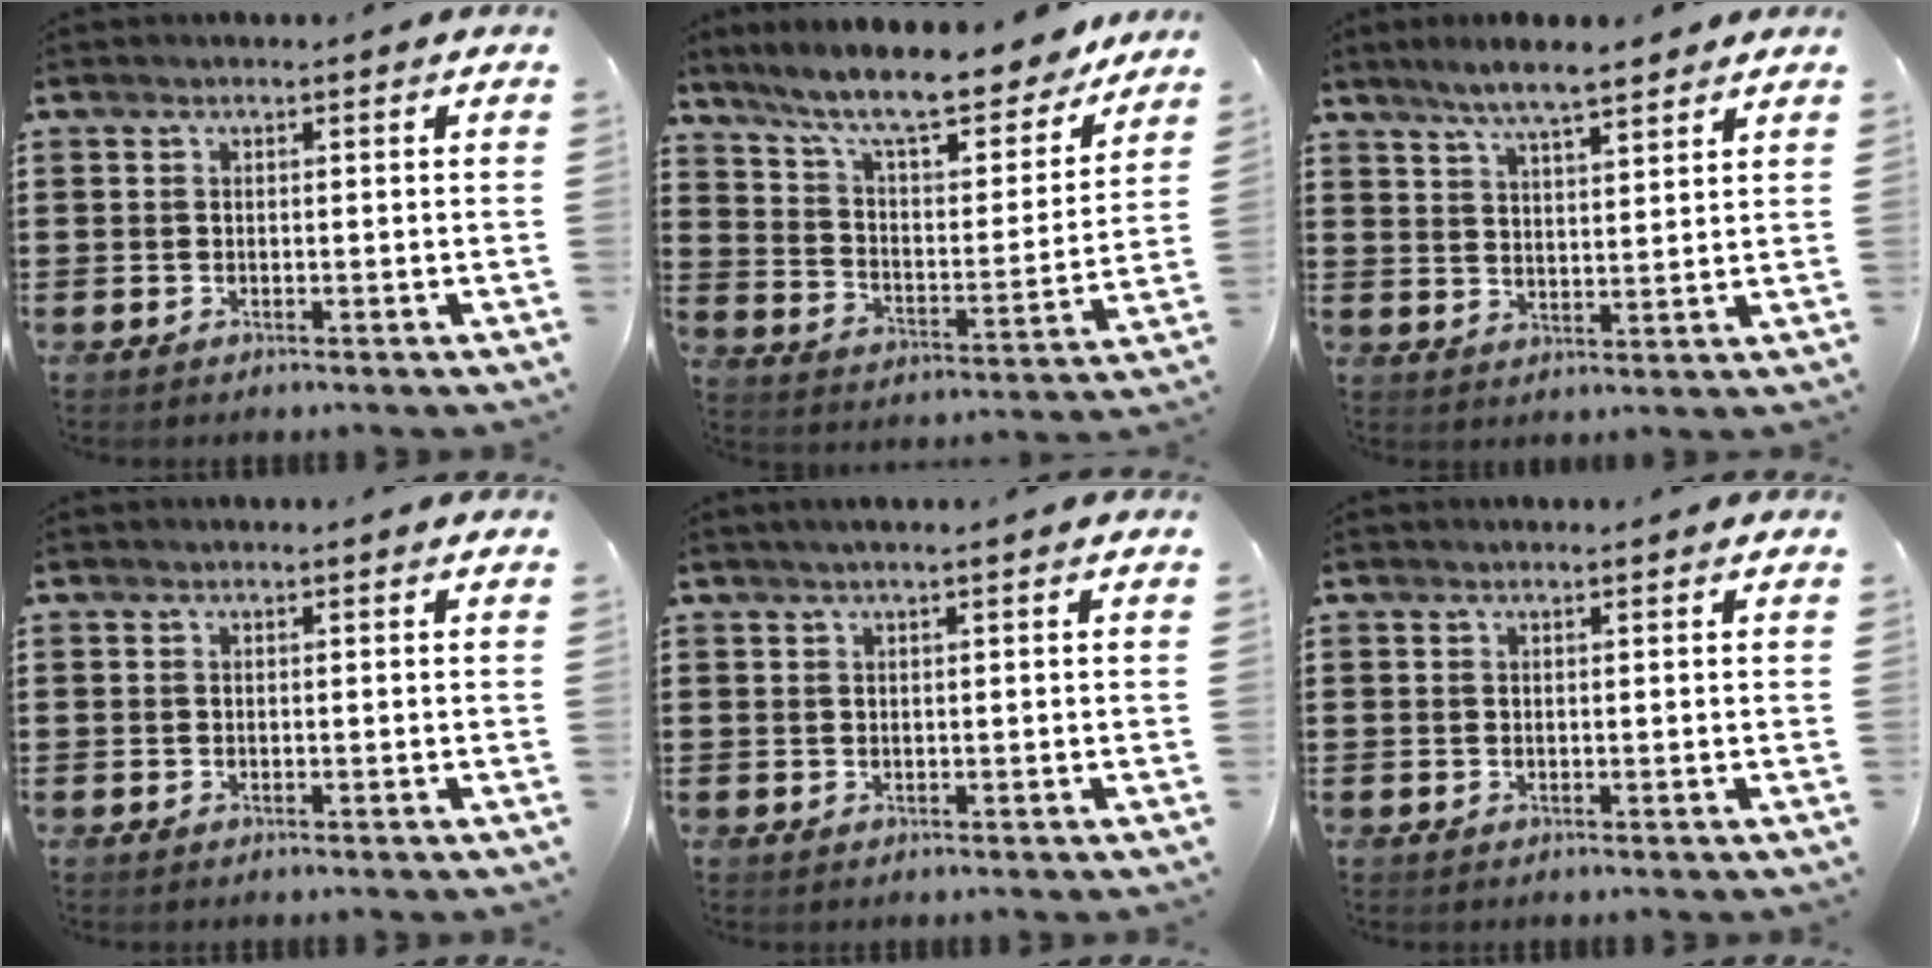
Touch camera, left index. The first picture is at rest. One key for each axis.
{"total": 11.1, "fx": 9.5, "fy": 1.3, "fz": 5.6, "tx": -0.138, "ty": -0.058, "tz": 0.160}
{"total": 5.8, "fx": 5.0, "fy": 0.7, "fz": 2.8, "tx": -0.069, "ty": -0.007, "tz": 0.090}
{"total": 0.0}
{"total": 1.0, "fx": 0.4, "fy": -0.1, "fz": 0.9, "tx": -0.013, "ty": -0.002, "tz": 0.008}
{"total": 0.0}